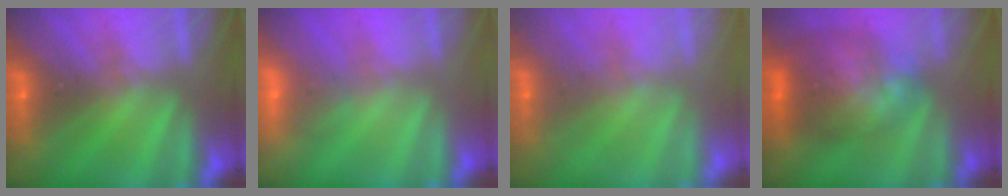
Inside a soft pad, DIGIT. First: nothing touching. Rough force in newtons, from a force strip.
{"total": 2.9}
{"total": 2.4}
{"total": 8.1}